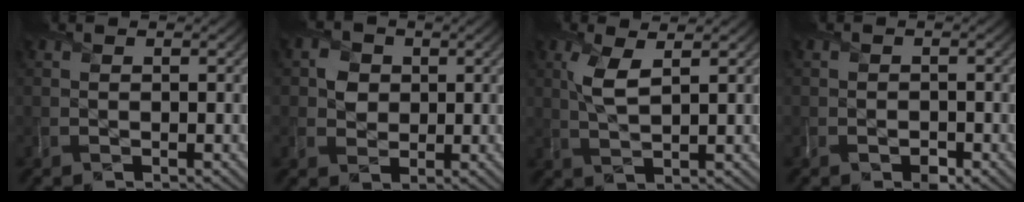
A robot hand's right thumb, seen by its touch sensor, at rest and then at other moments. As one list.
[{"total": 3.0, "force": [0.4, 2.8, 1.1], "torque": [-0.024, -0.002, -0.001]}, {"total": 4.2, "force": [1.6, 1.4, 3.7], "torque": [-0.091, 0.001, 0.032]}, {"total": 1.8, "force": [-1.1, 1.2, 0.8], "torque": [-0.014, -0.008, -0.019]}]